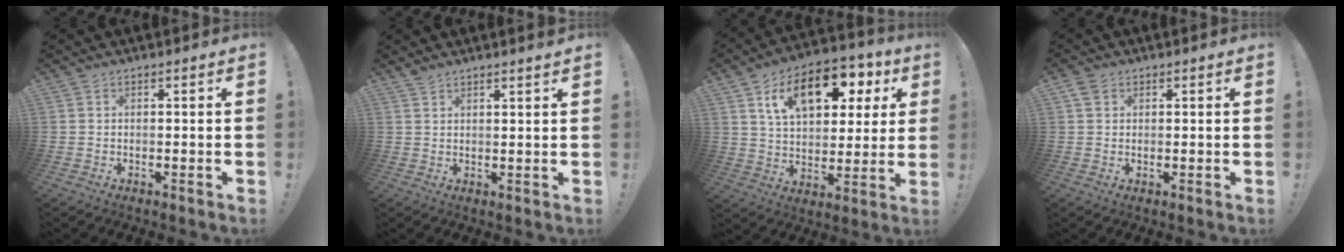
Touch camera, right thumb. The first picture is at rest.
{"total": 2.3, "force": [2.1, -0.3, 1.0], "torque": [-0.018, -0.015, 0.036]}
{"total": 17.9, "force": [8.1, 10.1, 12.3], "torque": [-0.199, -0.026, 0.139]}
{"total": 2.2, "force": [1.2, 1.7, 0.6], "torque": [-0.015, -0.002, 0.024]}